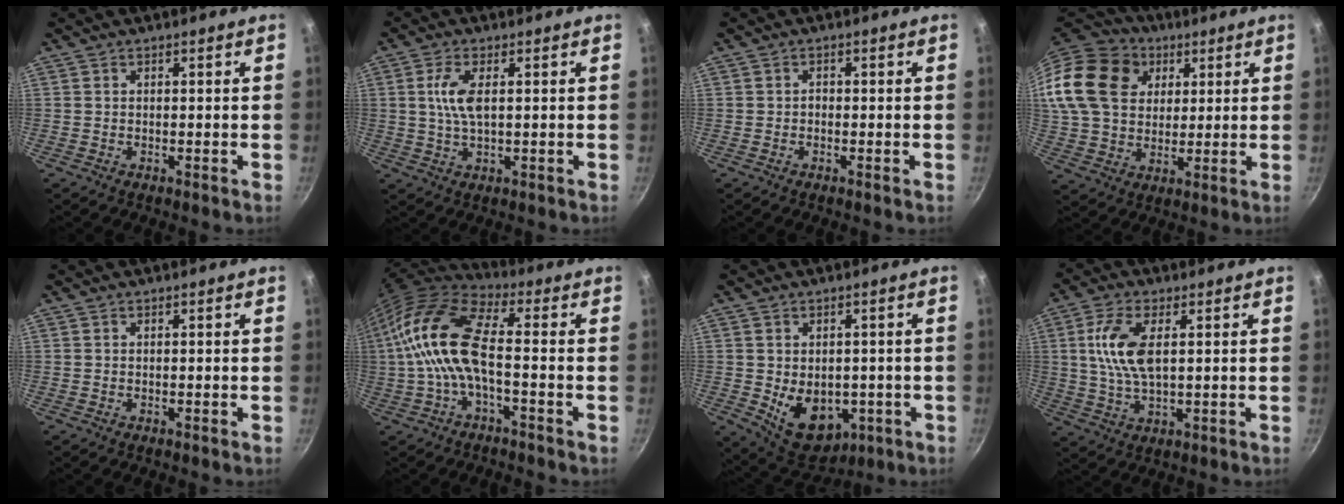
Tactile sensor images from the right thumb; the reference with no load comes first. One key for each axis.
{"total": 5.7, "fx": 1.0, "fy": 2.3, "fz": 5.1, "tx": -0.110, "ty": 0.002, "tz": 0.019}
{"total": 0.8, "fx": -0.4, "fy": 0.6, "fz": 0.3, "tx": -0.005, "ty": 0.003, "tz": -0.008}
{"total": 27.0, "fx": 10.1, "fy": 20.5, "fz": 14.5, "tx": -0.319, "ty": 0.033, "tz": 0.185}
{"total": 0.0}
{"total": 14.4, "fx": -1.4, "fy": 5.7, "fz": 13.1, "tx": -0.270, "ty": 0.032, "tz": -0.042}
{"total": 11.3, "fx": -2.0, "fy": 8.1, "fz": 7.6, "tx": -0.080, "ty": -0.012, "tz": -0.005}
{"total": 9.5, "fx": 1.9, "fy": 4.4, "fz": 8.2, "tx": -0.162, "ty": 0.002, "tz": 0.037}